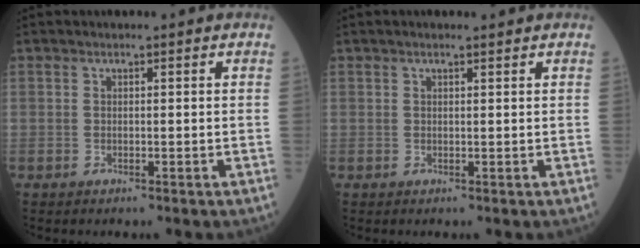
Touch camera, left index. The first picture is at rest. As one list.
[{"total": 1.0, "force": [0.8, 0.1, 0.6], "torque": [-0.014, 0.006, 0.013]}]